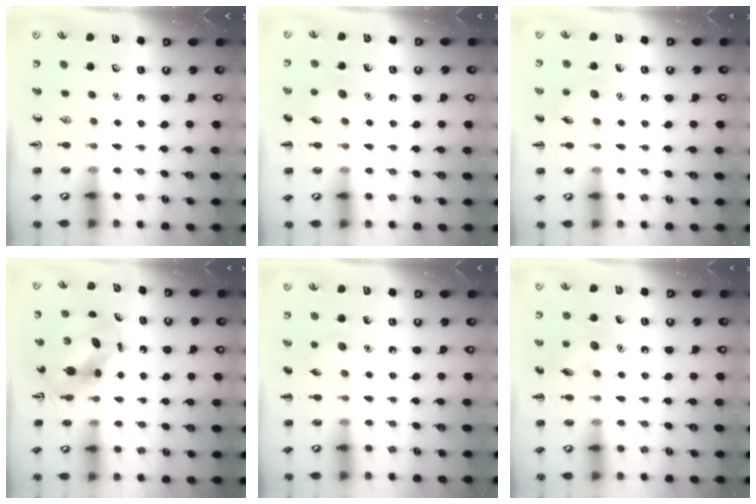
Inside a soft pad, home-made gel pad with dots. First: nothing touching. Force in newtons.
{"total": 7.8, "press": 7.6, "slide": 1.7}
{"total": 7.0, "press": 6.8, "slide": 1.6}
{"total": 5.8, "press": 5.6, "slide": 1.4}
{"total": 4.9, "press": 4.8, "slide": 1.3}
{"total": 9.5, "press": 9.5, "slide": 0.9}